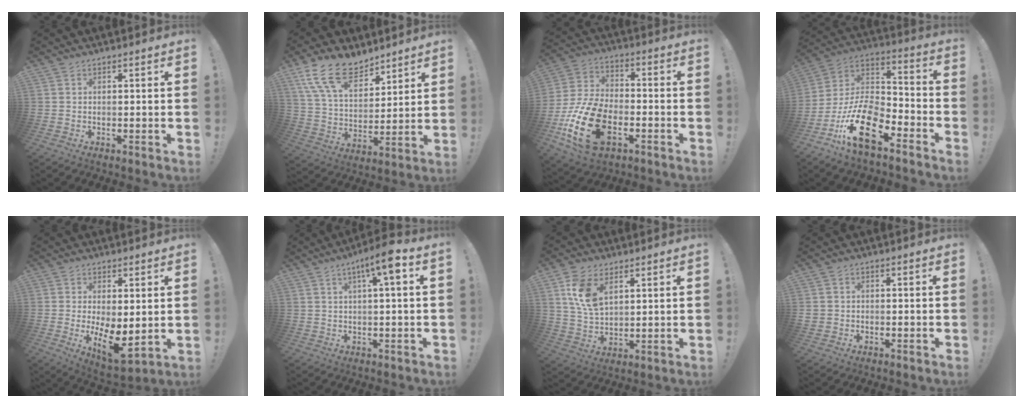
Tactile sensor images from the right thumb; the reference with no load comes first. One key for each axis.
{"total": 17.0, "fx": 11.5, "fy": 9.0, "fz": 8.7, "tx": -0.166, "ty": -0.064, "tz": 0.217}
{"total": 21.2, "fx": -7.9, "fy": 12.8, "fz": 15.0, "tx": -0.288, "ty": 0.047, "tz": -0.122}
{"total": 18.4, "fx": -10.5, "fy": 8.2, "fz": 12.7, "tx": -0.261, "ty": 0.059, "tz": -0.178}
{"total": 9.9, "fx": 0.3, "fy": 4.7, "fz": 8.7, "tx": -0.112, "ty": -0.023, "tz": 0.014}
{"total": 7.8, "fx": 2.8, "fy": 0.7, "fz": 7.2, "tx": -0.112, "ty": -0.012, "tz": 0.038}
{"total": 10.5, "fx": 5.1, "fy": 6.1, "fz": 6.8, "tx": -0.130, "ty": -0.009, "tz": 0.099}
{"total": 1.8, "fx": -0.3, "fy": 1.7, "fz": 0.6, "tx": -0.015, "ty": 0.006, "tz": -0.002}